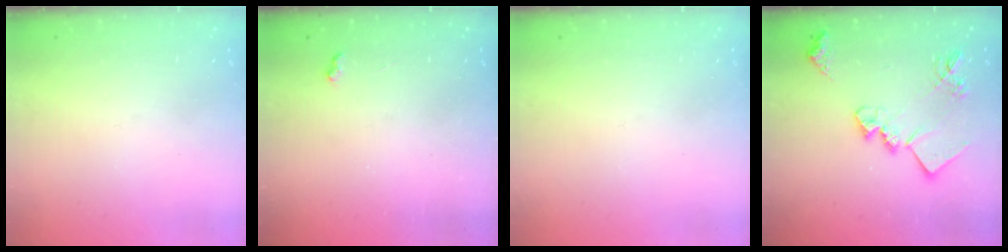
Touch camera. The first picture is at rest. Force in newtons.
{"total": 3.6, "press": 3.6, "slide": 0.6}
{"total": 0.0}
{"total": 18.1, "press": 18.1, "slide": 1.4}